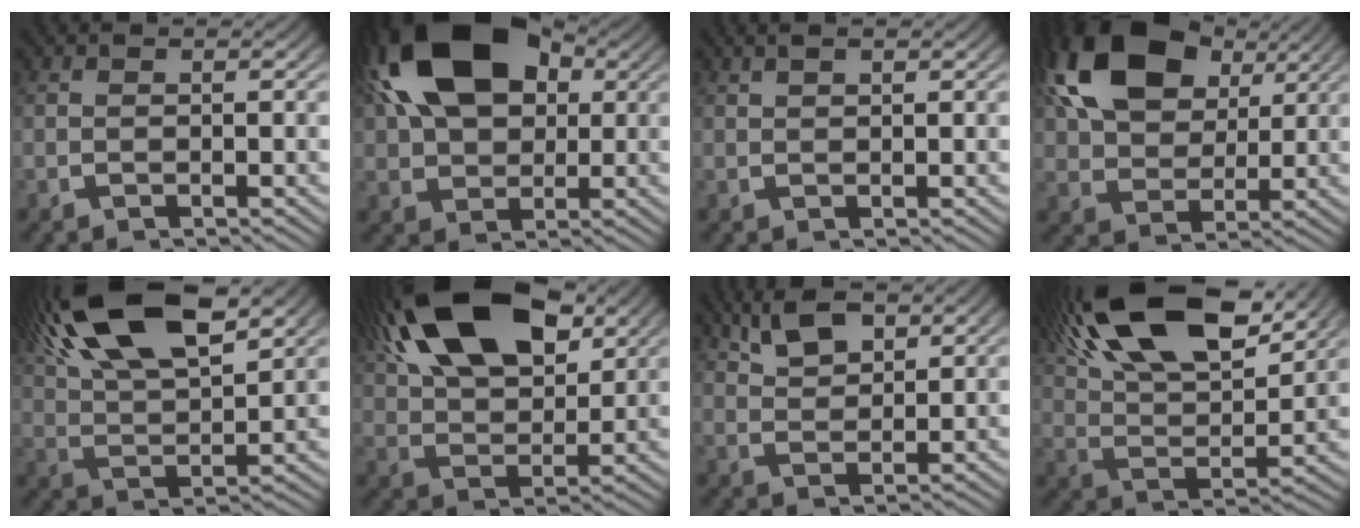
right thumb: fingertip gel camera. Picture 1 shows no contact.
{"total": 14.1, "force": [4.7, 9.1, 9.7], "torque": [-0.201, 0.004, 0.086]}
{"total": 1.3, "force": [1.1, 0.3, 0.7], "torque": [-0.005, 0.006, 0.020]}
{"total": 12.2, "force": [4.9, 7.9, 7.9], "torque": [-0.179, -0.008, 0.089]}
{"total": 10.7, "force": [5.1, 5.1, 7.9], "torque": [-0.164, -0.003, 0.091]}
{"total": 12.4, "force": [5.1, 6.6, 9.1], "torque": [-0.175, -0.004, 0.093]}
{"total": 4.4, "force": [3.2, 1.6, 2.6], "torque": [-0.048, 0.000, 0.065]}
{"total": 12.3, "force": [6.0, 5.9, 9.0], "torque": [-0.187, -0.002, 0.099]}